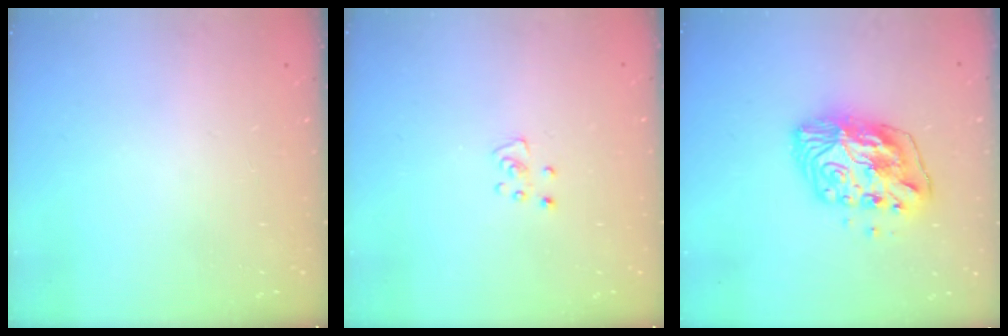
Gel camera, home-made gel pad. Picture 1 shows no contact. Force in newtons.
{"total": 3.9, "press": 3.9, "slide": 0.2}
{"total": 11.0, "press": 11.0, "slide": 0.5}